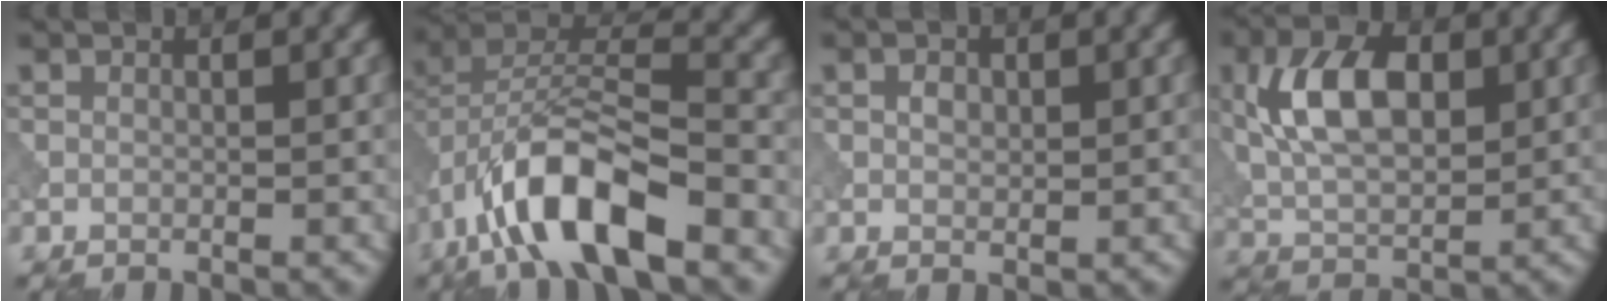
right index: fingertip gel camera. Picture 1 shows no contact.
{"total": 10.5, "force": [-5.5, 4.0, 8.0], "torque": [-0.147, 0.015, -0.104]}
{"total": 1.3, "force": [0.2, 1.1, 0.7], "torque": [-0.012, 0.001, 0.003]}
{"total": 7.9, "force": [1.6, 4.6, 6.2], "torque": [-0.118, 0.010, 0.027]}